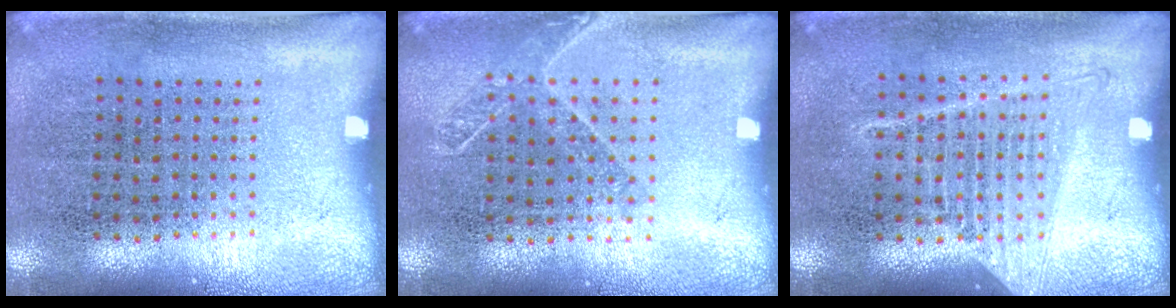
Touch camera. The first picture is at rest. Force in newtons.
{"total": 1.3, "press": 1.1, "slide": 0.7}
{"total": 1.2, "press": 1.1, "slide": 0.5}